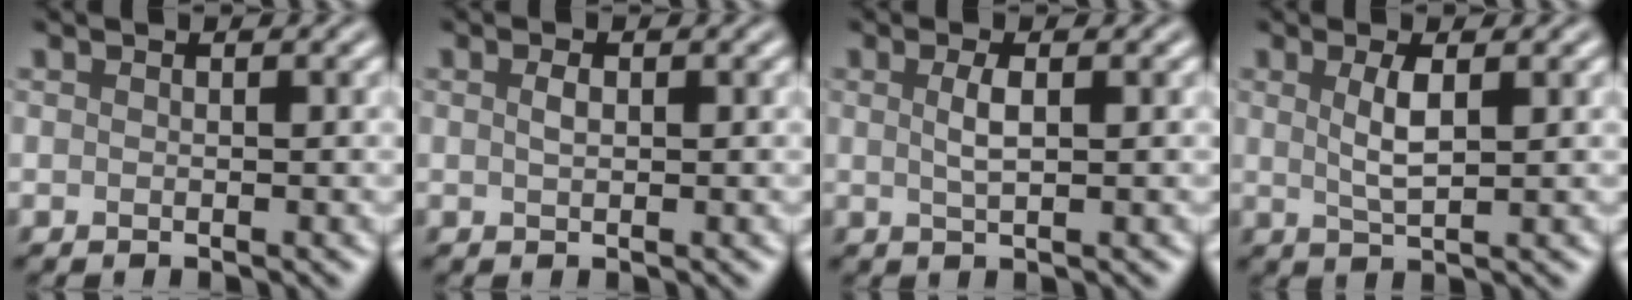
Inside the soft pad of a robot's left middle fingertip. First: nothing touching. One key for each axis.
{"total": 1.0, "fx": 0.3, "fy": 0.5, "fz": 0.8, "tx": -0.019, "ty": 0.001, "tz": 0.006}
{"total": 1.9, "fx": 0.5, "fy": 0.5, "fz": 1.7, "tx": -0.033, "ty": 0.002, "tz": 0.010}
{"total": 2.6, "fx": 0.8, "fy": 0.7, "fz": 2.4, "tx": -0.047, "ty": -0.002, "tz": 0.017}